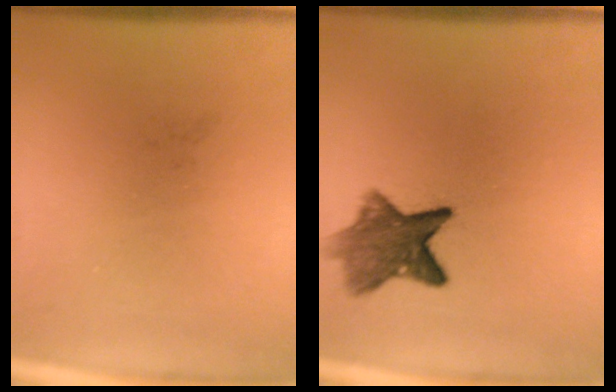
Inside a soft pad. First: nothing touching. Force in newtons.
{"total": 7.5}